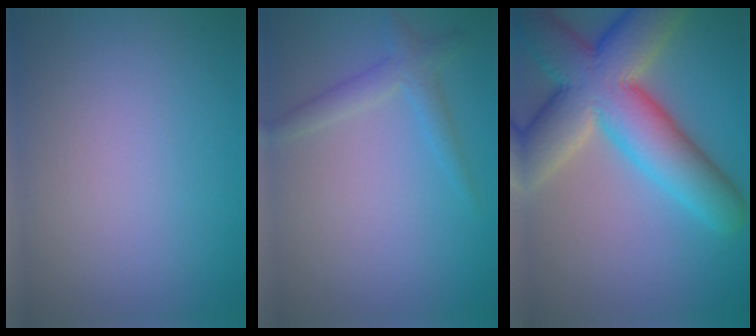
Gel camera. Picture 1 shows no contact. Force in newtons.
{"total": 2.0, "press": 2.0, "slide": 0.1}
{"total": 12.1, "press": 12.0, "slide": 0.8}